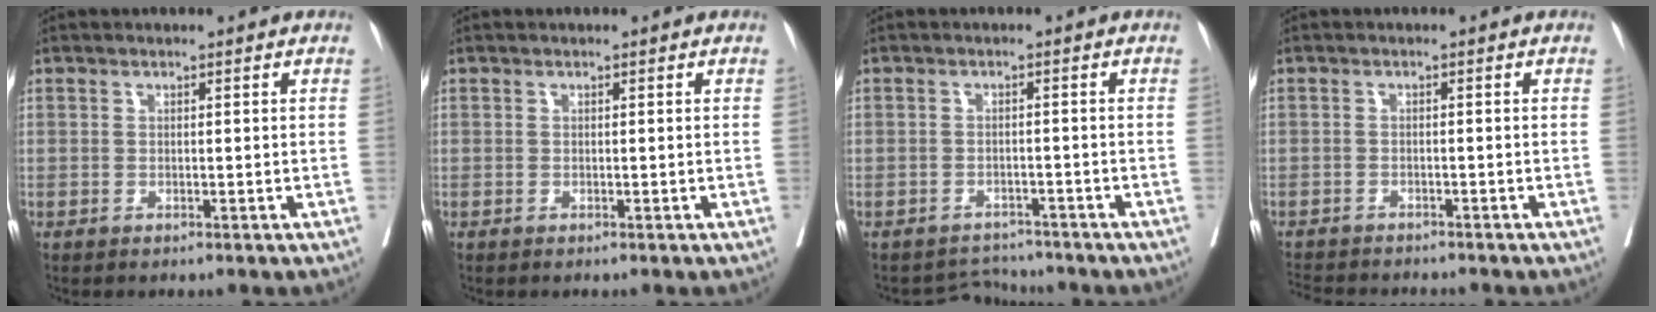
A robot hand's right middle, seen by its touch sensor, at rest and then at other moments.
{"total": 0.0}
{"total": 3.3, "force": [-3.0, 0.4, -1.2], "torque": [0.020, 0.005, -0.044]}
{"total": 7.7, "force": [-7.2, 1.4, 2.4], "torque": [-0.035, -0.007, -0.106]}